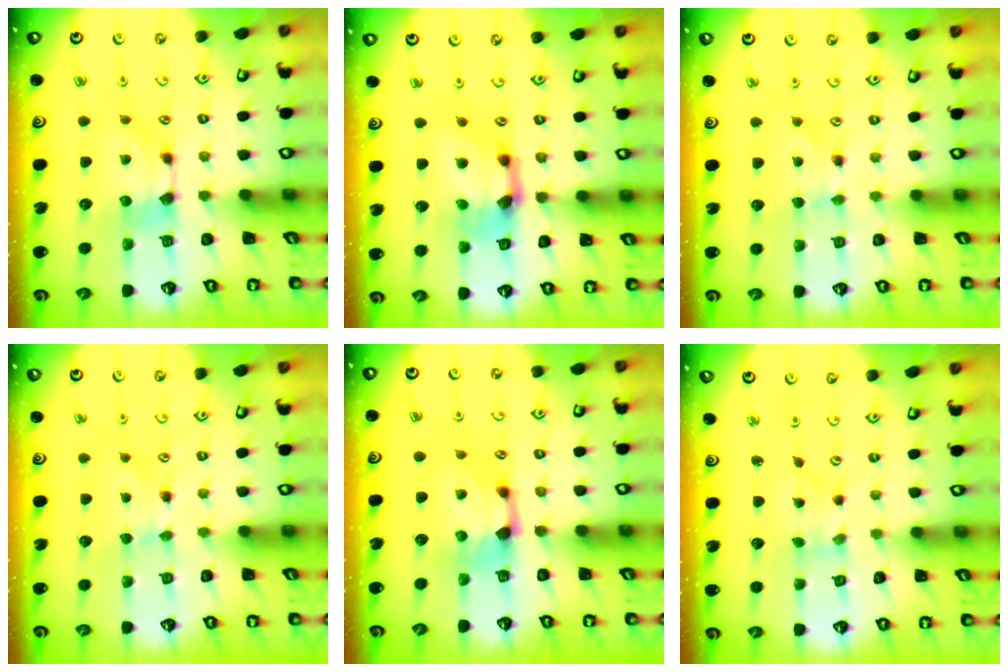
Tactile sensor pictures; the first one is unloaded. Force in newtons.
{"total": 4.8, "press": 4.3, "slide": 2.2}
{"total": 0.9, "press": 0.8, "slide": 0.5}
{"total": 0.9, "press": 0.8, "slide": 0.5}
{"total": 1.2, "press": 0.3, "slide": 1.2}
{"total": 3.4, "press": 3.4, "slide": 0.7}